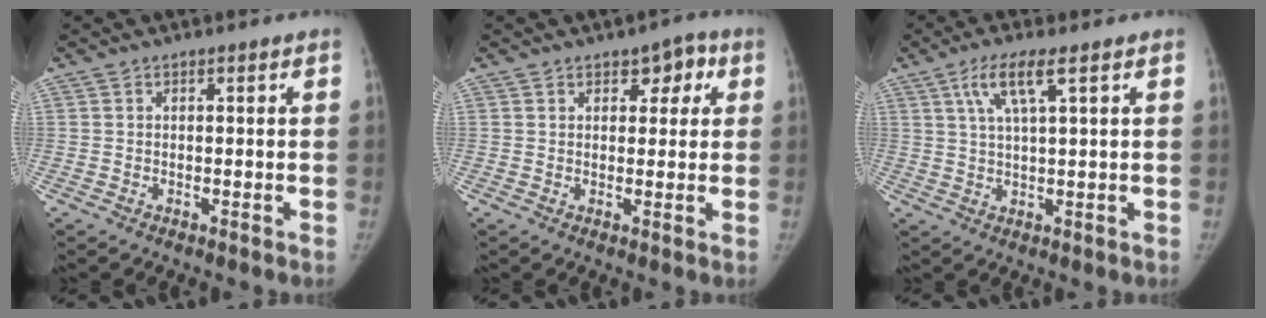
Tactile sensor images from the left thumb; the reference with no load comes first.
{"total": 4.3, "force": [2.0, 2.7, 2.7], "torque": [-0.002, -0.002, 0.019]}
{"total": 6.3, "force": [3.0, 0.9, 5.5], "torque": [-0.118, -0.001, 0.060]}